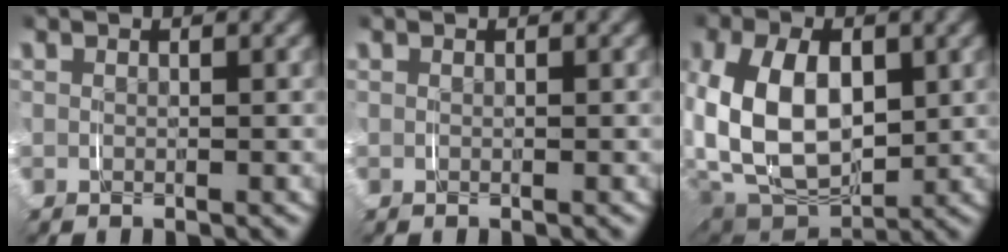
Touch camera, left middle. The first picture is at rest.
{"total": 0.0}
{"total": 12.4, "force": [0.1, 9.1, 8.4], "torque": [-0.190, -0.033, 0.015]}